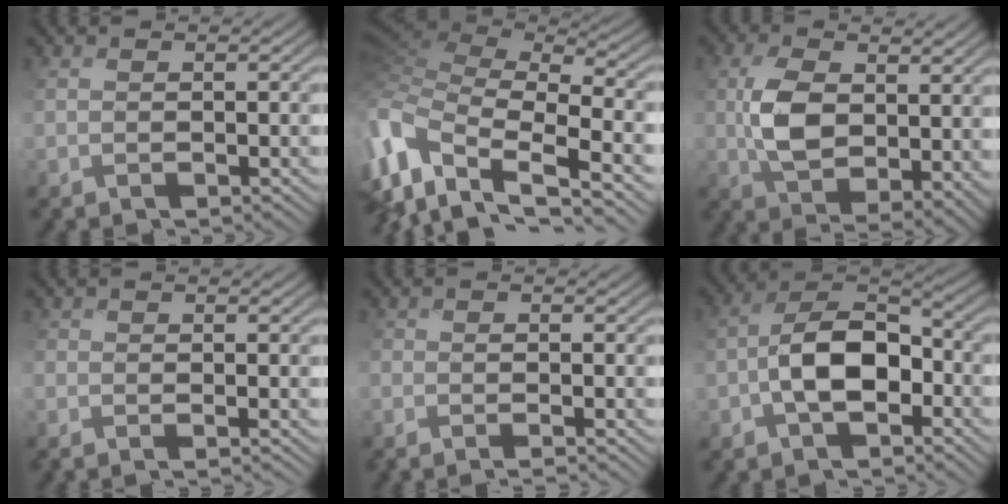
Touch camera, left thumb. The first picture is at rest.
{"total": 12.4, "force": [-4.3, 6.8, 9.5], "torque": [-0.277, -0.014, -0.065]}
{"total": 9.3, "force": [1.5, 5.3, 7.4], "torque": [-0.154, -0.001, 0.030]}
{"total": 2.1, "force": [-1.5, 0.6, 1.4], "torque": [-0.019, -0.007, -0.020]}
{"total": 3.2, "force": [-2.3, 0.7, 2.0], "torque": [-0.026, -0.005, -0.031]}
{"total": 7.4, "force": [-2.1, 4.1, 5.8], "torque": [-0.104, 0.021, -0.052]}